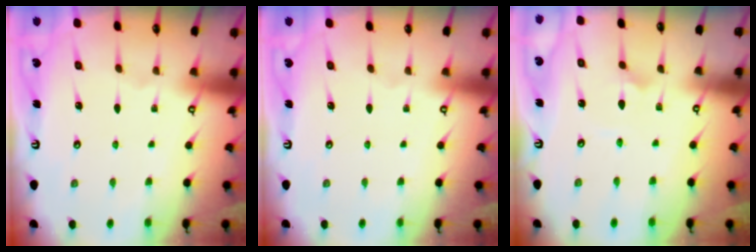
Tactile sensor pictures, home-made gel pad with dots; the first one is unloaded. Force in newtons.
{"total": 0.0}
{"total": 2.4, "press": 2.4, "slide": 0.6}